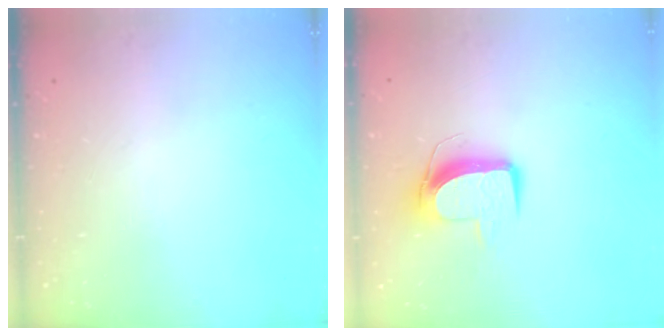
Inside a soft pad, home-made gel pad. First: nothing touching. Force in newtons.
{"total": 9.9, "press": 9.9, "slide": 0.6}